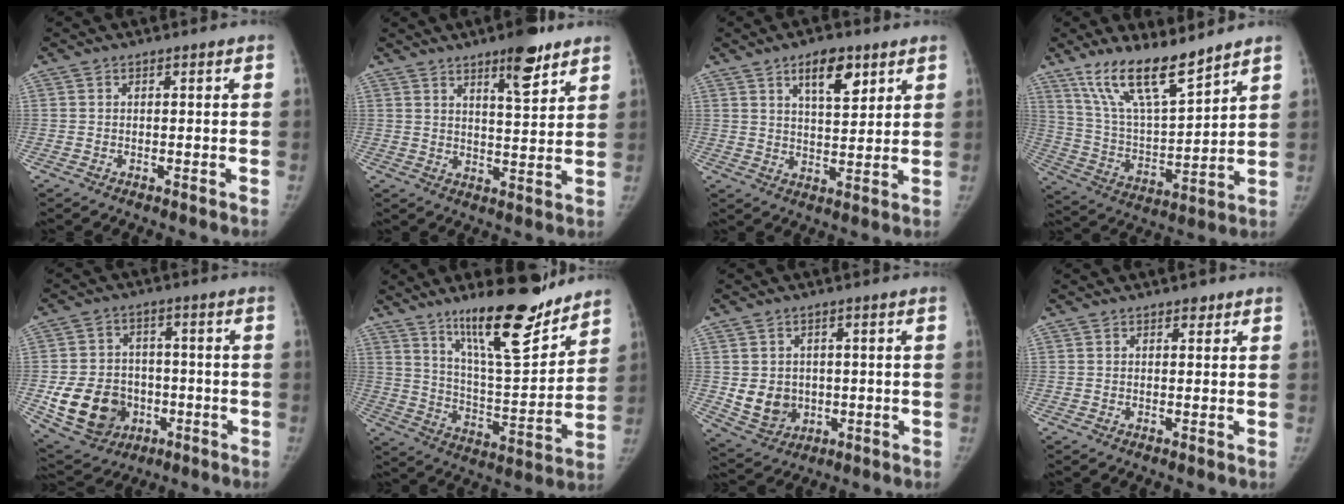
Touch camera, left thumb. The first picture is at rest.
{"total": 8.9, "force": [5.9, 2.4, 6.1], "torque": [-0.075, -0.037, 0.088]}
{"total": 8.4, "force": [4.4, 3.7, 6.0], "torque": [-0.073, -0.024, 0.069]}
{"total": 15.4, "force": [11.6, 3.8, 9.5], "torque": [-0.153, -0.065, 0.227]}
{"total": 14.9, "force": [-4.1, 12.2, 7.4], "torque": [-0.113, 0.014, -0.053]}
{"total": 19.1, "force": [14.1, 4.8, 12.0], "torque": [-0.153, -0.094, 0.235]}
{"total": 7.4, "force": [-0.4, 6.4, 3.7], "torque": [-0.035, -0.005, 0.012]}
{"total": 1.2, "force": [0.8, 0.8, 0.5], "torque": [0.001, -0.003, 0.008]}